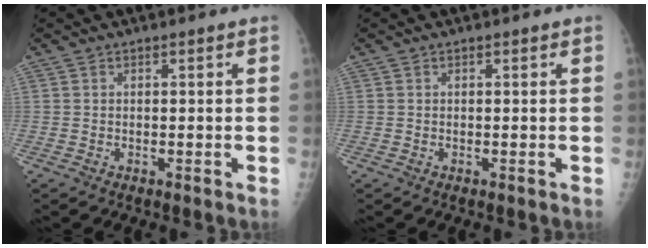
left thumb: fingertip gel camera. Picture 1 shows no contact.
{"total": 0.0}